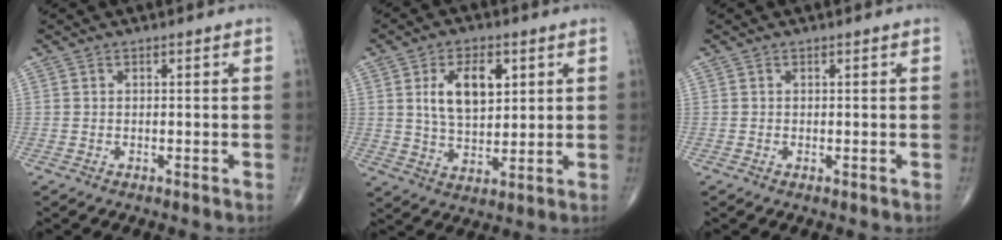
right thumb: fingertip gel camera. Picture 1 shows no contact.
{"total": 10.8, "force": [3.0, 6.2, 8.3], "torque": [-0.123, -0.010, 0.057]}
{"total": 0.0}